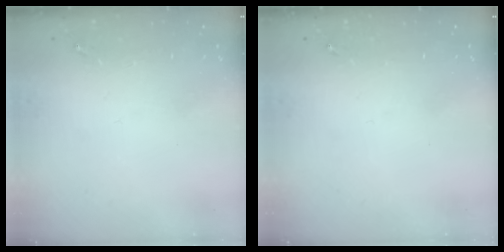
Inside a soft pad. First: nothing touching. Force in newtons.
{"total": 0.0}